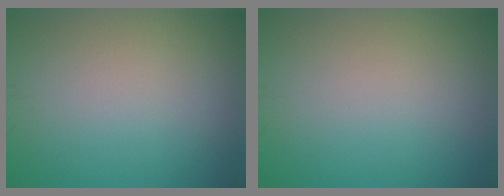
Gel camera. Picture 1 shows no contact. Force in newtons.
{"total": 0.0}